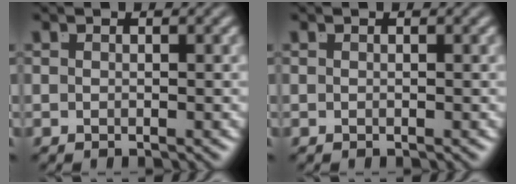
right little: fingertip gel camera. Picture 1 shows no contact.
{"total": 0.0}